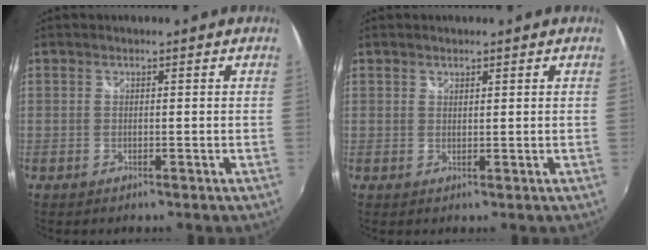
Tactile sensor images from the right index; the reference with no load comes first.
{"total": 0.9, "force": [0.8, 0.5, 0.2], "torque": [-0.001, 0.001, 0.012]}